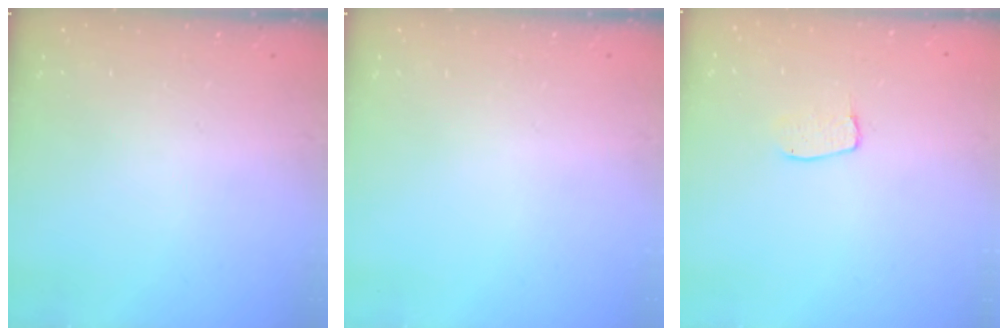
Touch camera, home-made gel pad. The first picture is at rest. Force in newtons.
{"total": 0.0}
{"total": 4.8, "press": 4.8, "slide": 0.3}